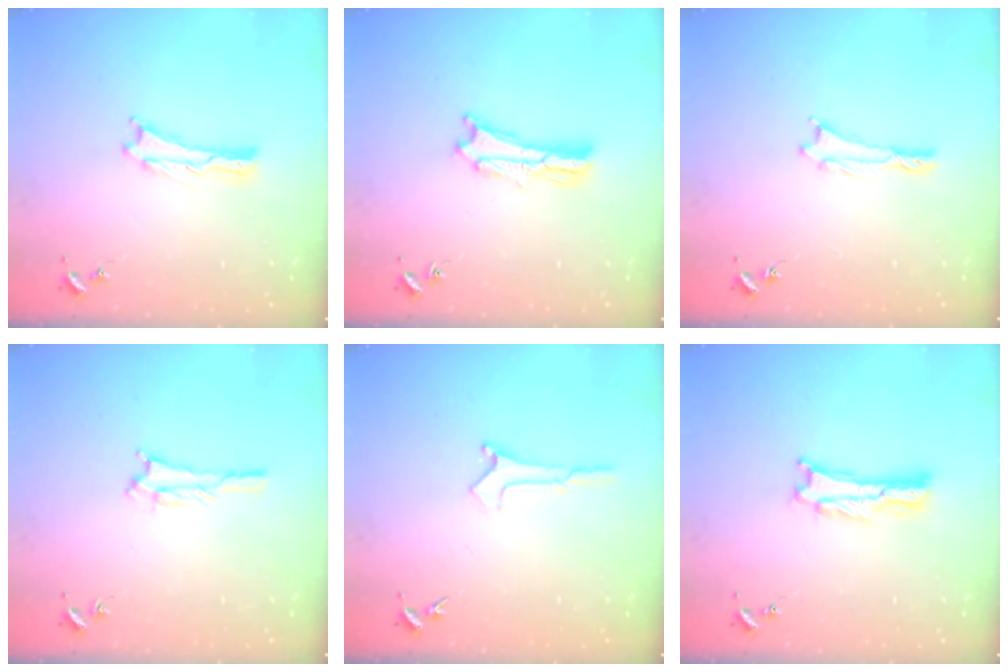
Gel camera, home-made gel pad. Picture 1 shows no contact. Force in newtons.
{"total": 2.5, "press": 2.5, "slide": 0.2}
{"total": 0.6, "press": 0.5, "slide": 0.2}
{"total": 1.3, "press": 1.3, "slide": 0.2}
{"total": 0.0}
{"total": 1.8, "press": 1.8, "slide": 0.2}